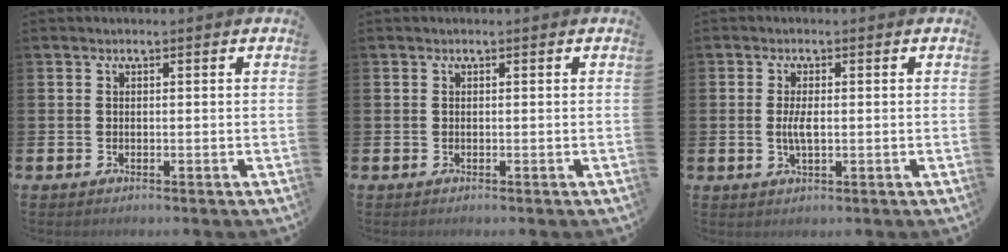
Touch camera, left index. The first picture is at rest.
{"total": 0.0}
{"total": 2.3, "force": [-0.1, 0.8, 2.2], "torque": [-0.039, -0.001, -0.003]}